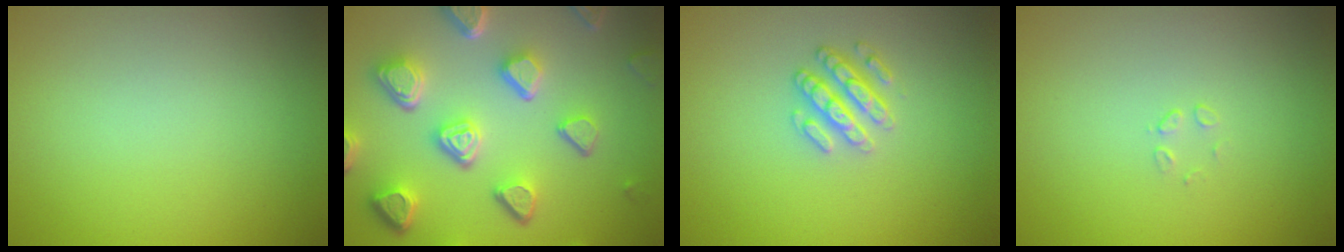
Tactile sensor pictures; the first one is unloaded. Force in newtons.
{"total": 7.5, "press": 5.6, "slide": 5.0}
{"total": 2.5, "press": 2.4, "slide": 0.8}
{"total": 0.5, "press": 0.2, "slide": 0.5}